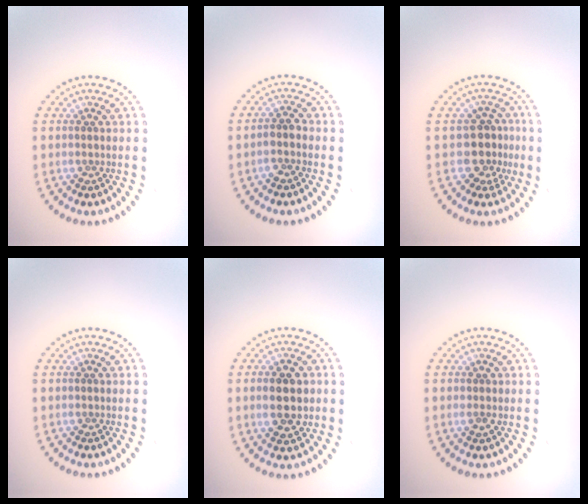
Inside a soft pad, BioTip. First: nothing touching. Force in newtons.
{"total": 1.7, "press": 1.5, "slide": 0.9}
{"total": 3.0, "press": 2.3, "slide": 1.8}
{"total": 0.0}
{"total": 4.6, "press": 4.6, "slide": 0.0}
{"total": 0.8, "press": 0.8, "slide": 0.1}